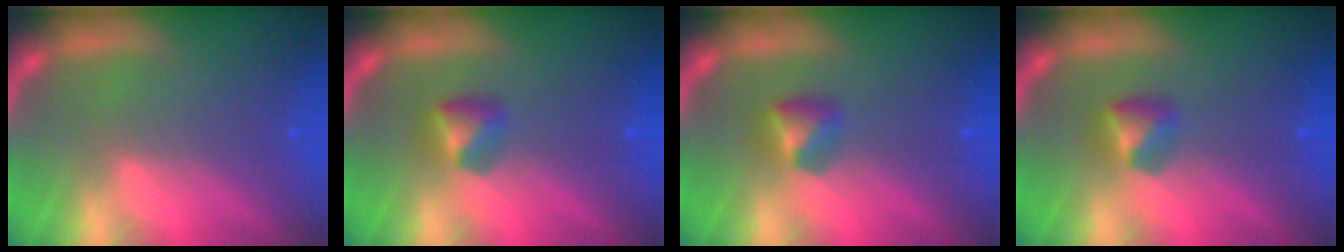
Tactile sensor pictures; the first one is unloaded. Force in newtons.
{"total": 1.9}
{"total": 1.9}
{"total": 1.9}